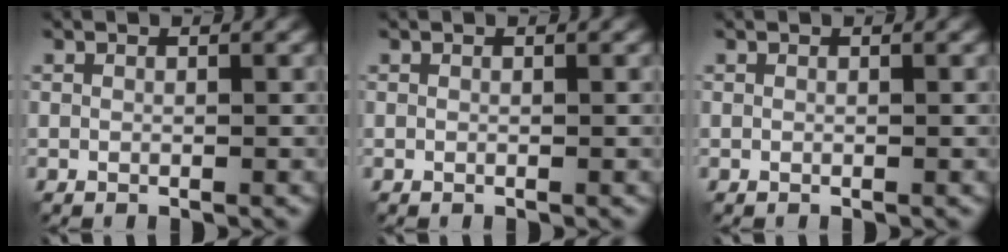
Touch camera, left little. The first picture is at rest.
{"total": 0.0}
{"total": 0.0}